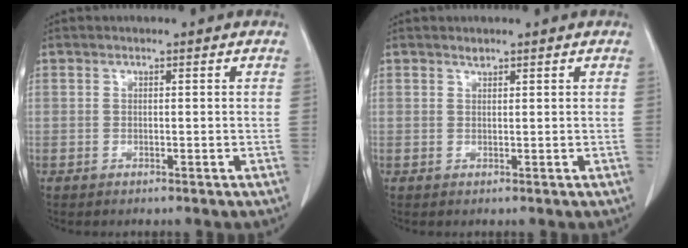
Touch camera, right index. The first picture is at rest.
{"total": 0.6, "force": [0.6, 0.1, 0.0], "torque": [-0.005, -0.004, 0.011]}